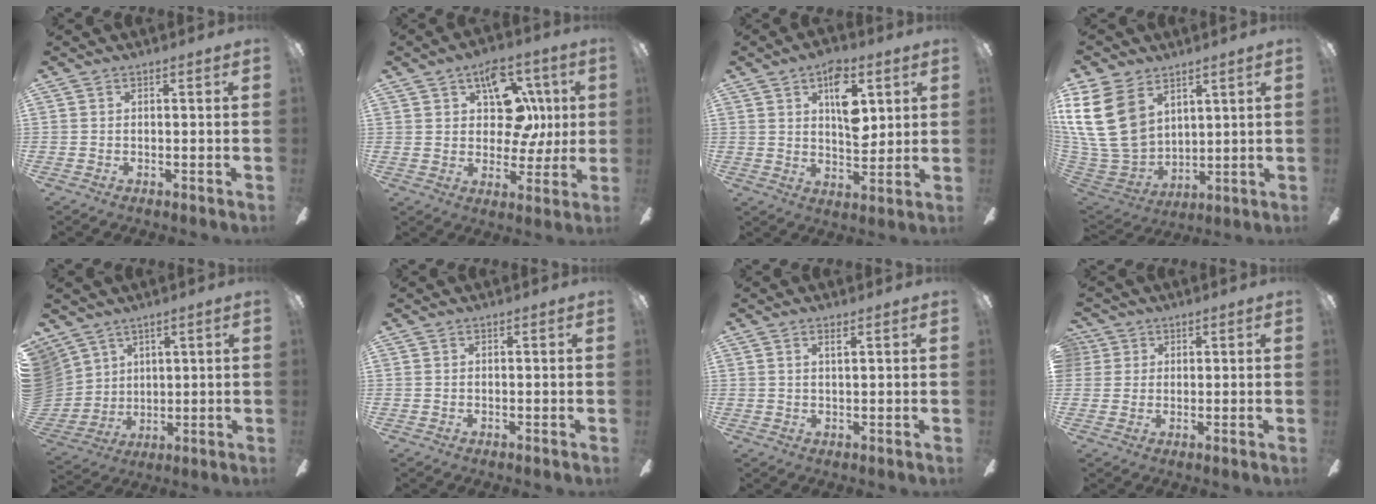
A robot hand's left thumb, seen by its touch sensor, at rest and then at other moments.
{"total": 15.4, "force": [5.6, 10.5, 9.8], "torque": [-0.131, -0.010, 0.104]}
{"total": 11.0, "force": [4.3, 6.1, 8.1], "torque": [-0.098, -0.011, 0.070]}
{"total": 19.5, "force": [7.3, 13.9, 11.5], "torque": [-0.276, -0.032, 0.135]}
{"total": 8.6, "force": [4.7, 7.2, 0.9], "torque": [-0.052, -0.030, 0.097]}
{"total": 0.0}
{"total": 1.7, "force": [1.1, 0.2, 1.3], "torque": [-0.030, 0.001, 0.017]}
{"total": 3.1, "force": [1.3, 2.8, 0.2], "torque": [-0.006, 0.006, 0.023]}